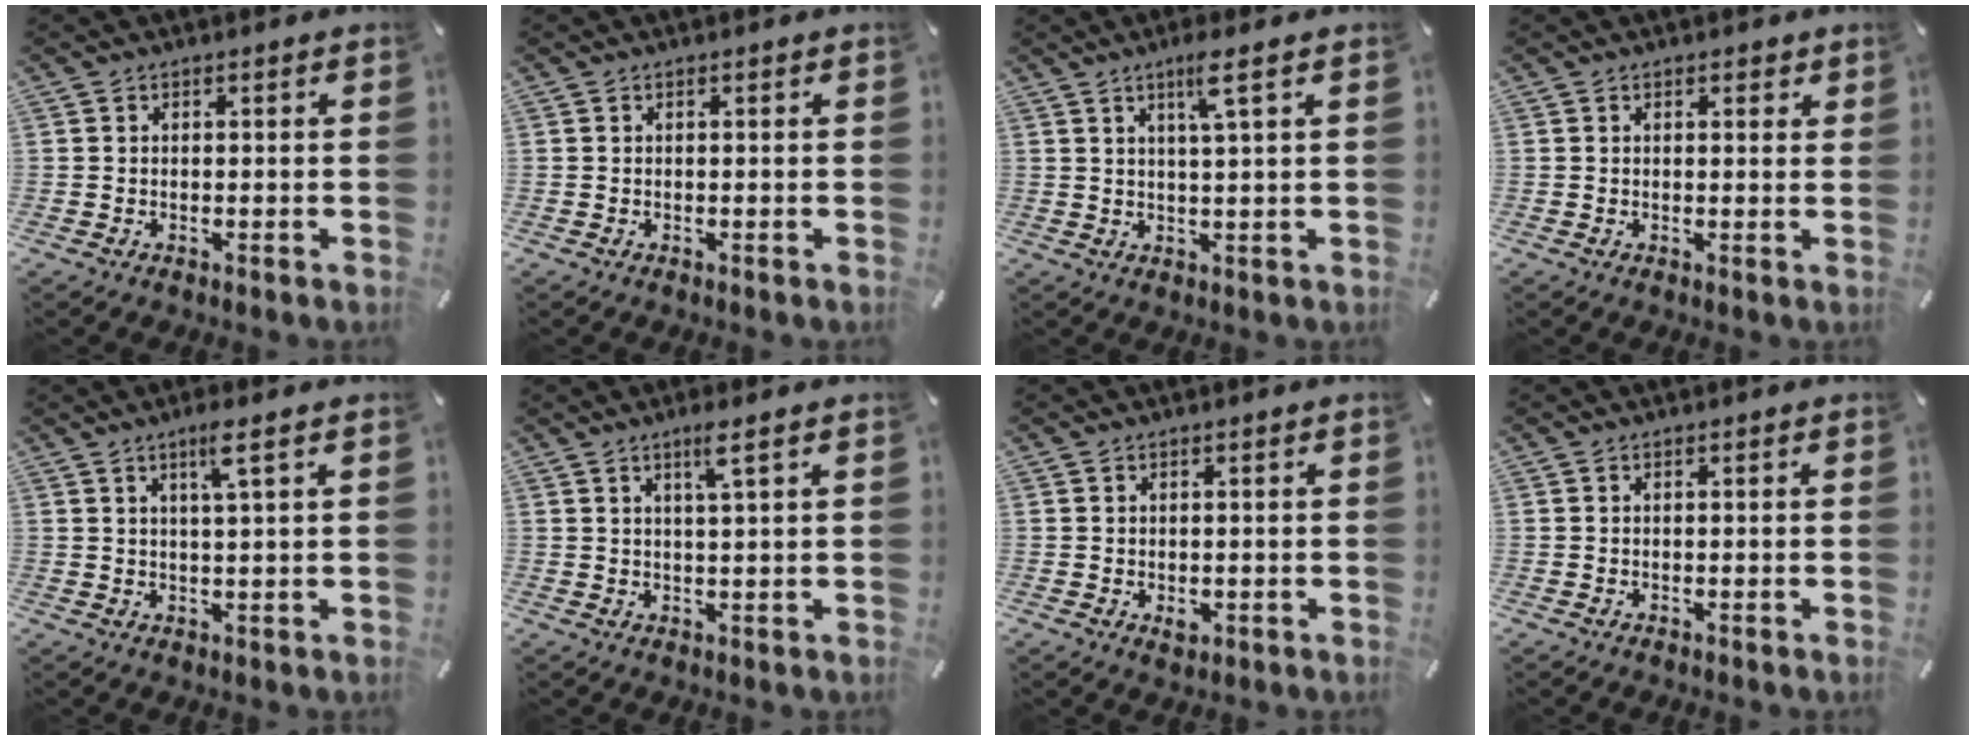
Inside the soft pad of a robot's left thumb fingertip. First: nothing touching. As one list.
[{"total": 0.0}, {"total": 5.6, "force": [2.9, -0.2, 4.8], "torque": [-0.094, -0.003, 0.045]}, {"total": 1.3, "force": [0.7, 0.8, 0.8], "torque": [-0.007, 0.000, 0.011]}, {"total": 4.9, "force": [2.6, -0.1, 4.2], "torque": [-0.080, -0.003, 0.040]}, {"total": 4.4, "force": [2.5, -0.1, 3.6], "torque": [-0.077, -0.002, 0.040]}, {"total": 1.7, "force": [-0.2, 1.3, 1.1], "torque": [-0.019, 0.003, -0.003]}, {"total": 0.0}]